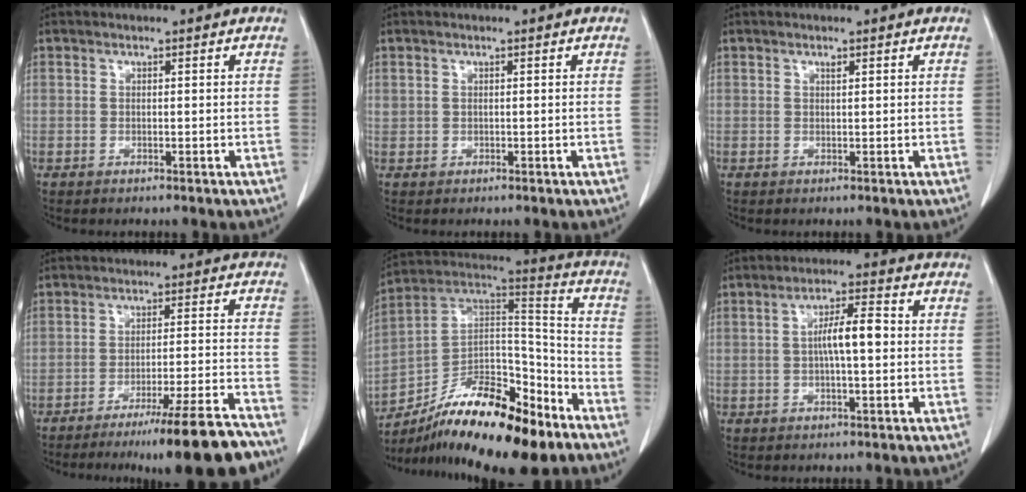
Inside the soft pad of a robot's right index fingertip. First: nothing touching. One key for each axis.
{"total": 0.6, "fx": 0.4, "fy": 0.4, "fz": 0.1, "tx": 0.004, "ty": 0.010, "tz": 0.010}
{"total": 0.5, "fx": 0.3, "fy": 0.1, "fz": 0.4, "tx": -0.009, "ty": -0.002, "tz": 0.006}
{"total": 15.3, "fx": -12.4, "fy": -0.4, "fz": 8.9, "tx": -0.089, "ty": 0.001, "tz": -0.183}
{"total": 22.7, "fx": -14.9, "fy": 7.2, "fz": 15.6, "tx": -0.242, "ty": 0.026, "tz": -0.245}
{"total": 5.9, "fx": 0.0, "fy": 1.1, "fz": 5.8, "tx": -0.105, "ty": 0.013, "tz": -0.003}